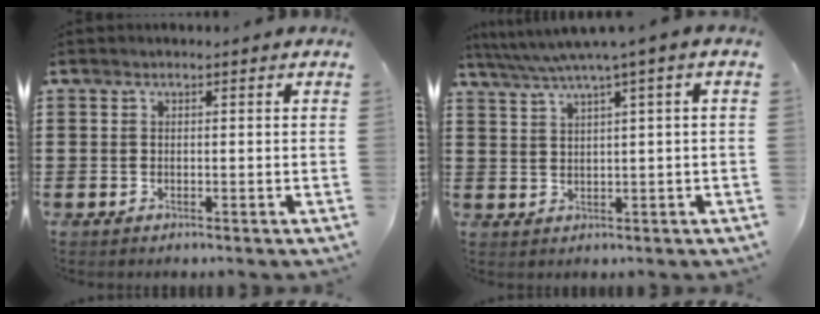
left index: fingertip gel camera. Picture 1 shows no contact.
{"total": 3.9, "force": [1.8, -0.4, 3.5], "torque": [-0.070, -0.008, 0.028]}